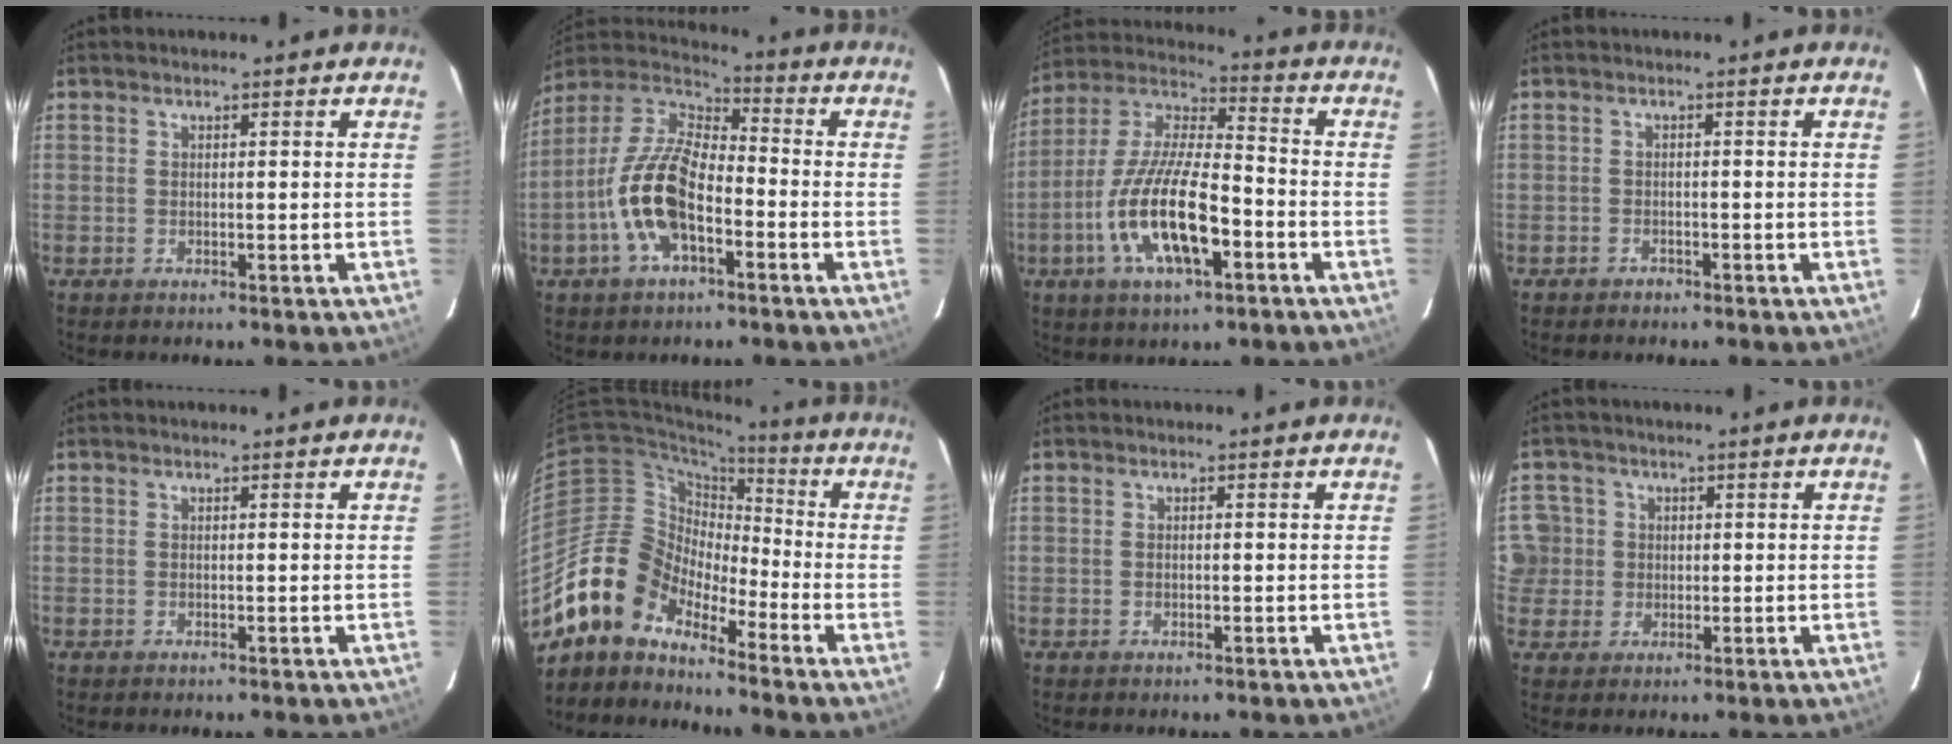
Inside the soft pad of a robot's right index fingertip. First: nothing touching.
{"total": 14.7, "force": [-5.2, 6.8, 12.0], "torque": [-0.247, 0.004, -0.104]}
{"total": 17.6, "force": [-6.4, 5.9, 15.3], "torque": [-0.315, -0.010, -0.122]}
{"total": 1.5, "force": [-1.2, 0.9, 0.0], "torque": [-0.006, 0.005, -0.021]}
{"total": 0.0}
{"total": 11.9, "force": [-9.8, 6.1, 2.8], "torque": [-0.052, 0.031, -0.198]}
{"total": 0.6, "force": [-0.2, 0.4, 0.4], "torque": [-0.008, 0.001, -0.004]}
{"total": 5.6, "force": [0.3, 5.6, 0.7], "torque": [-0.001, 0.018, 0.005]}